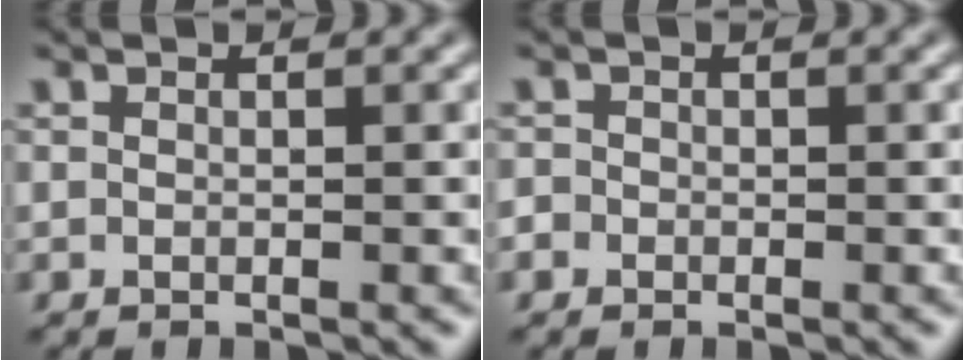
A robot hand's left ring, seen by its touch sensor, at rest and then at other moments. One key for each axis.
{"total": 0.9, "fx": -0.5, "fy": 0.8, "fz": 0.0, "tx": 0.003, "ty": -0.002, "tz": -0.009}